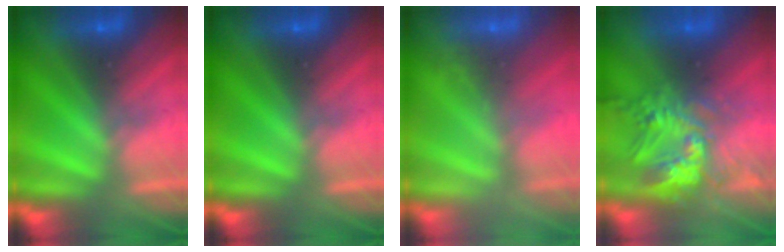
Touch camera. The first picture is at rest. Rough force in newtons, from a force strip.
{"total": 0.0}
{"total": 2.6}
{"total": 7.7}